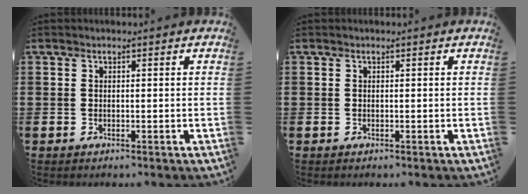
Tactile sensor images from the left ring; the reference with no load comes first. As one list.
[{"total": 0.0}]